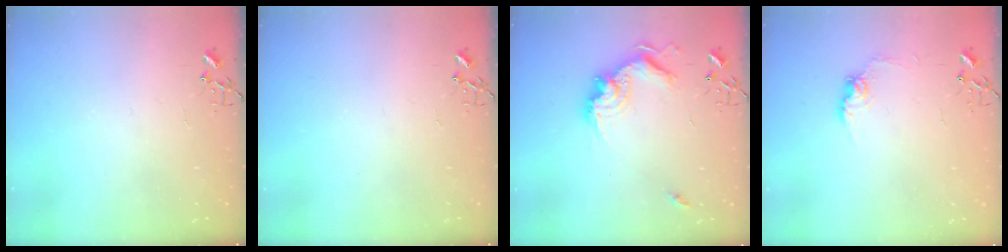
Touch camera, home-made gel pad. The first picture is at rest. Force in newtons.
{"total": 0.0}
{"total": 16.3, "press": 16.2, "slide": 1.6}
{"total": 8.6, "press": 8.6, "slide": 0.4}